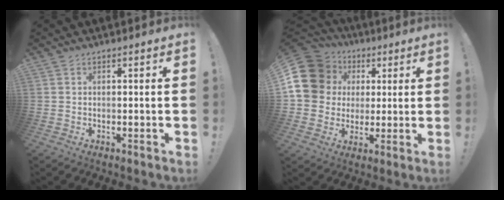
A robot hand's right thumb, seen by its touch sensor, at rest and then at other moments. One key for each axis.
{"total": 17.0, "fx": 4.5, "fy": 14.6, "fz": 7.6, "tx": -0.138, "ty": -0.009, "tz": 0.102}